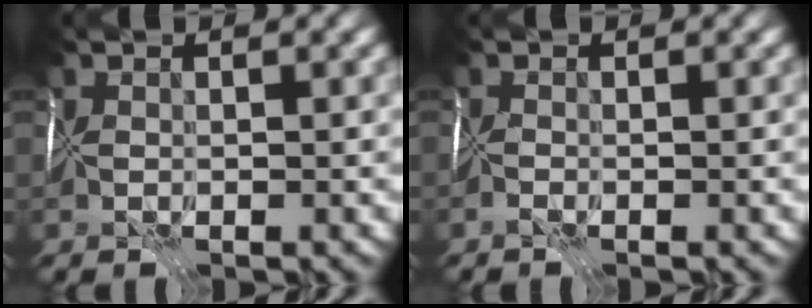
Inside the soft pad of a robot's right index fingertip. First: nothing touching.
{"total": 1.0, "force": [-1.0, -0.3, -0.3], "torque": [0.010, -0.003, -0.022]}